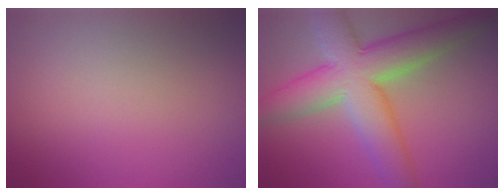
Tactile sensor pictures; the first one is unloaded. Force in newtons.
{"total": 10.4, "press": 10.4, "slide": 0.6}